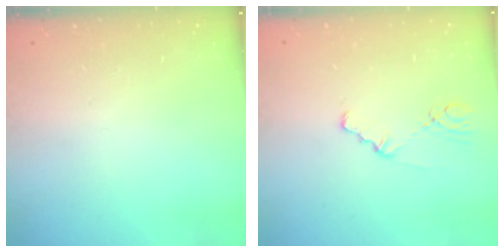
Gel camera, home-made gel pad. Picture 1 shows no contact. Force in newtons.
{"total": 1.8, "press": 1.8, "slide": 0.3}